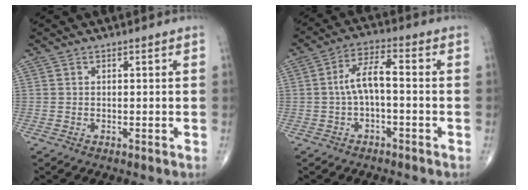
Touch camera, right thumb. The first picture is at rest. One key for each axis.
{"total": 6.6, "fx": -0.7, "fy": 2.5, "fz": 6.0, "tx": -0.114, "ty": 0.031, "tz": -0.019}